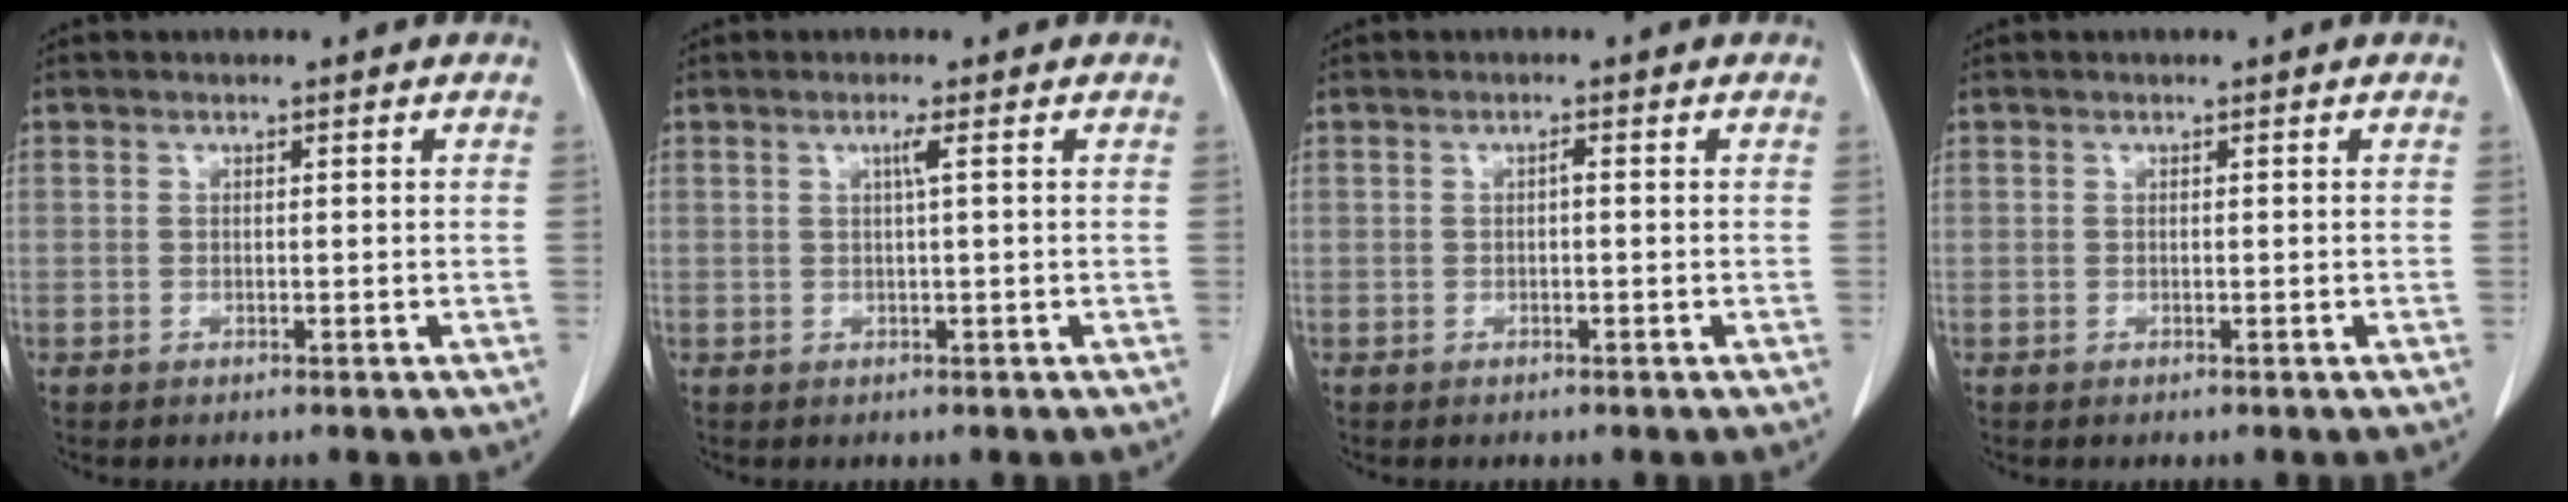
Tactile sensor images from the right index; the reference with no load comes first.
{"total": 1.3, "force": [0.4, -0.4, 1.2], "torque": [-0.026, 0.000, 0.008]}
{"total": 0.6, "force": [-0.1, 0.1, 0.5], "torque": [-0.009, 0.002, -0.001]}
{"total": 0.0}